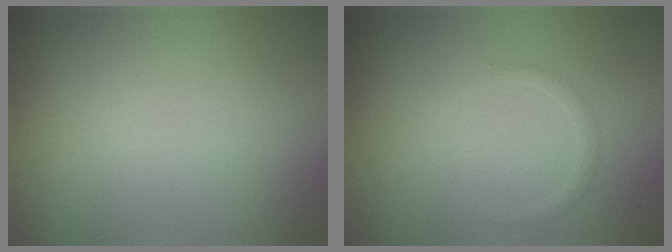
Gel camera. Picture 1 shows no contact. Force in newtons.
{"total": 0.9, "press": 0.9, "slide": 0.0}